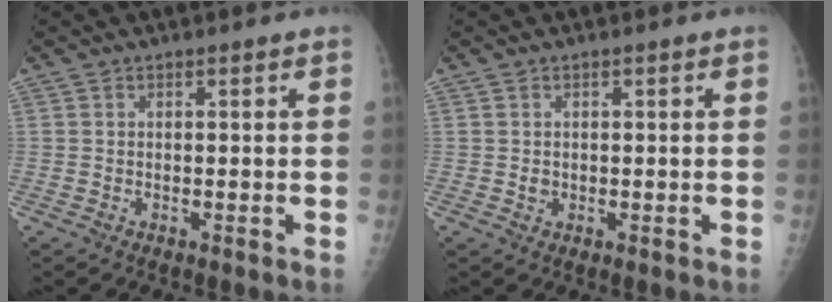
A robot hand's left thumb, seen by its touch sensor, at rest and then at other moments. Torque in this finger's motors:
{"motor_torque": [0.40, 0.62, 0.17, 0.04, 0.00]}